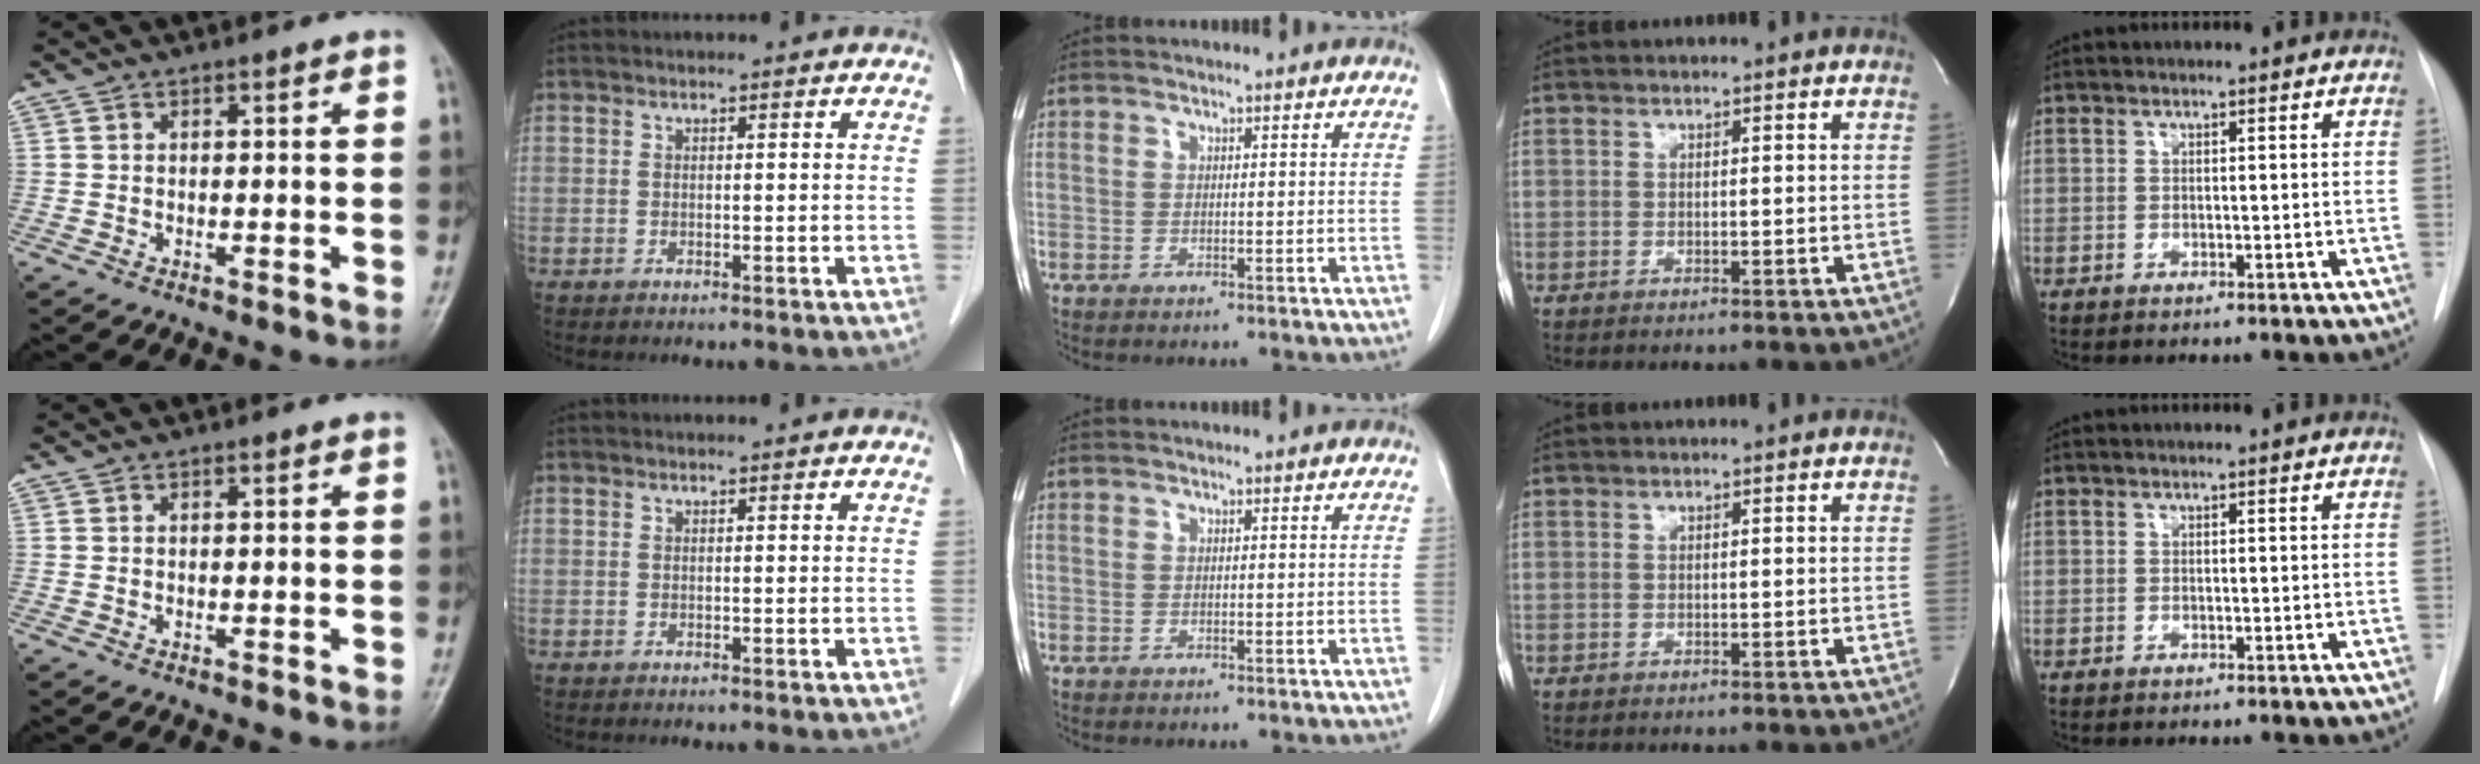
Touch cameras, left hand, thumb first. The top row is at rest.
{}